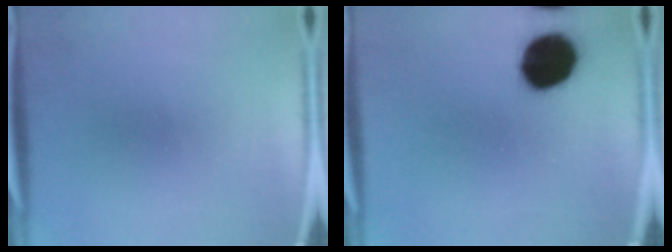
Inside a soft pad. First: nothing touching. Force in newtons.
{"total": 14.8}